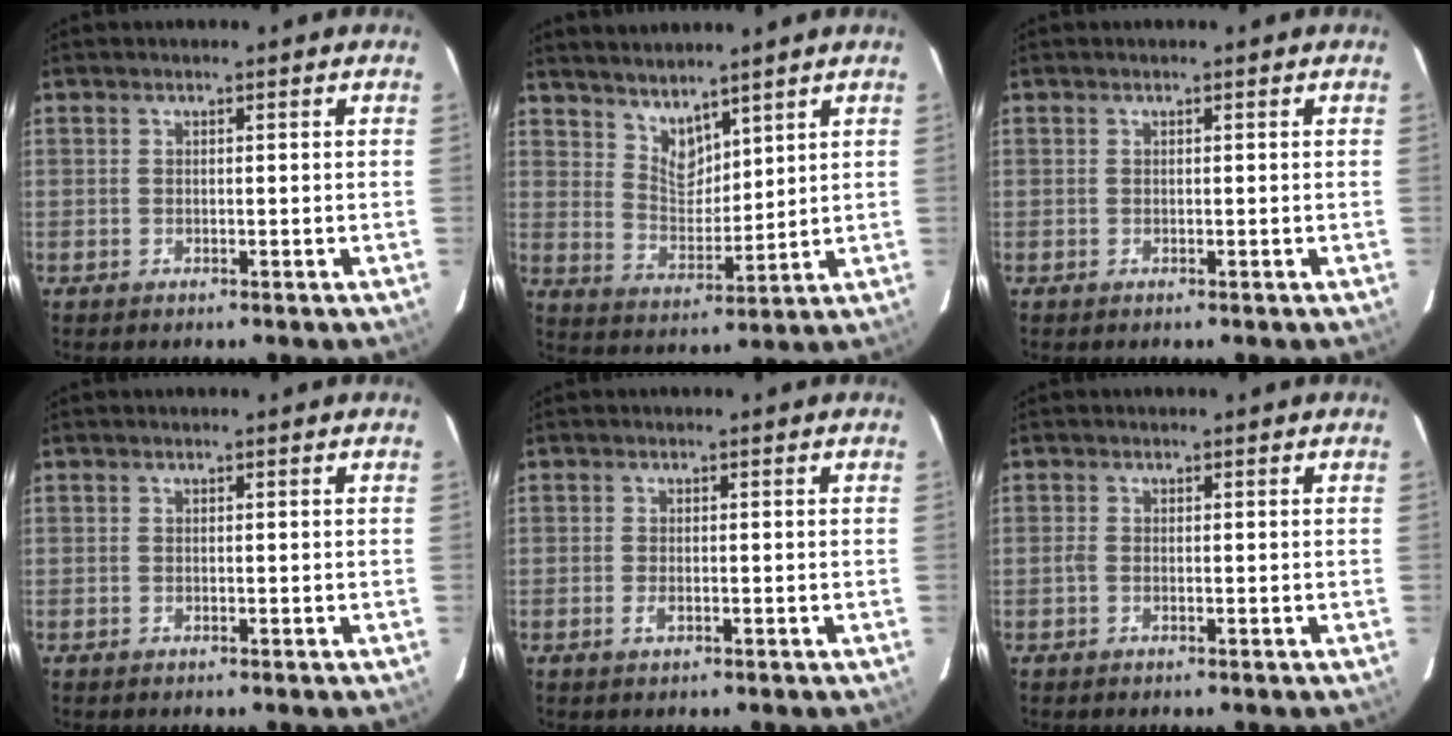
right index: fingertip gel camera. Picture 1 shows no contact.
{"total": 8.0, "force": [6.6, 3.1, 3.3], "torque": [-0.050, 0.001, 0.130]}
{"total": 0.0}
{"total": 0.0}
{"total": 1.4, "force": [-0.6, 0.7, 1.0], "torque": [-0.021, -0.001, -0.012]}
{"total": 0.7, "force": [-0.3, 0.4, 0.5], "torque": [-0.012, 0.002, -0.008]}